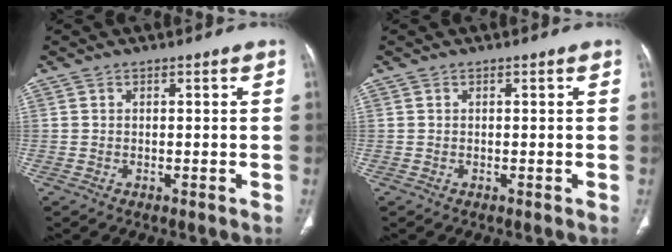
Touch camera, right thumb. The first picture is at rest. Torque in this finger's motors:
{"motor_torque": [0.00, 0.00, 0.00, 0.00, 0.02]}